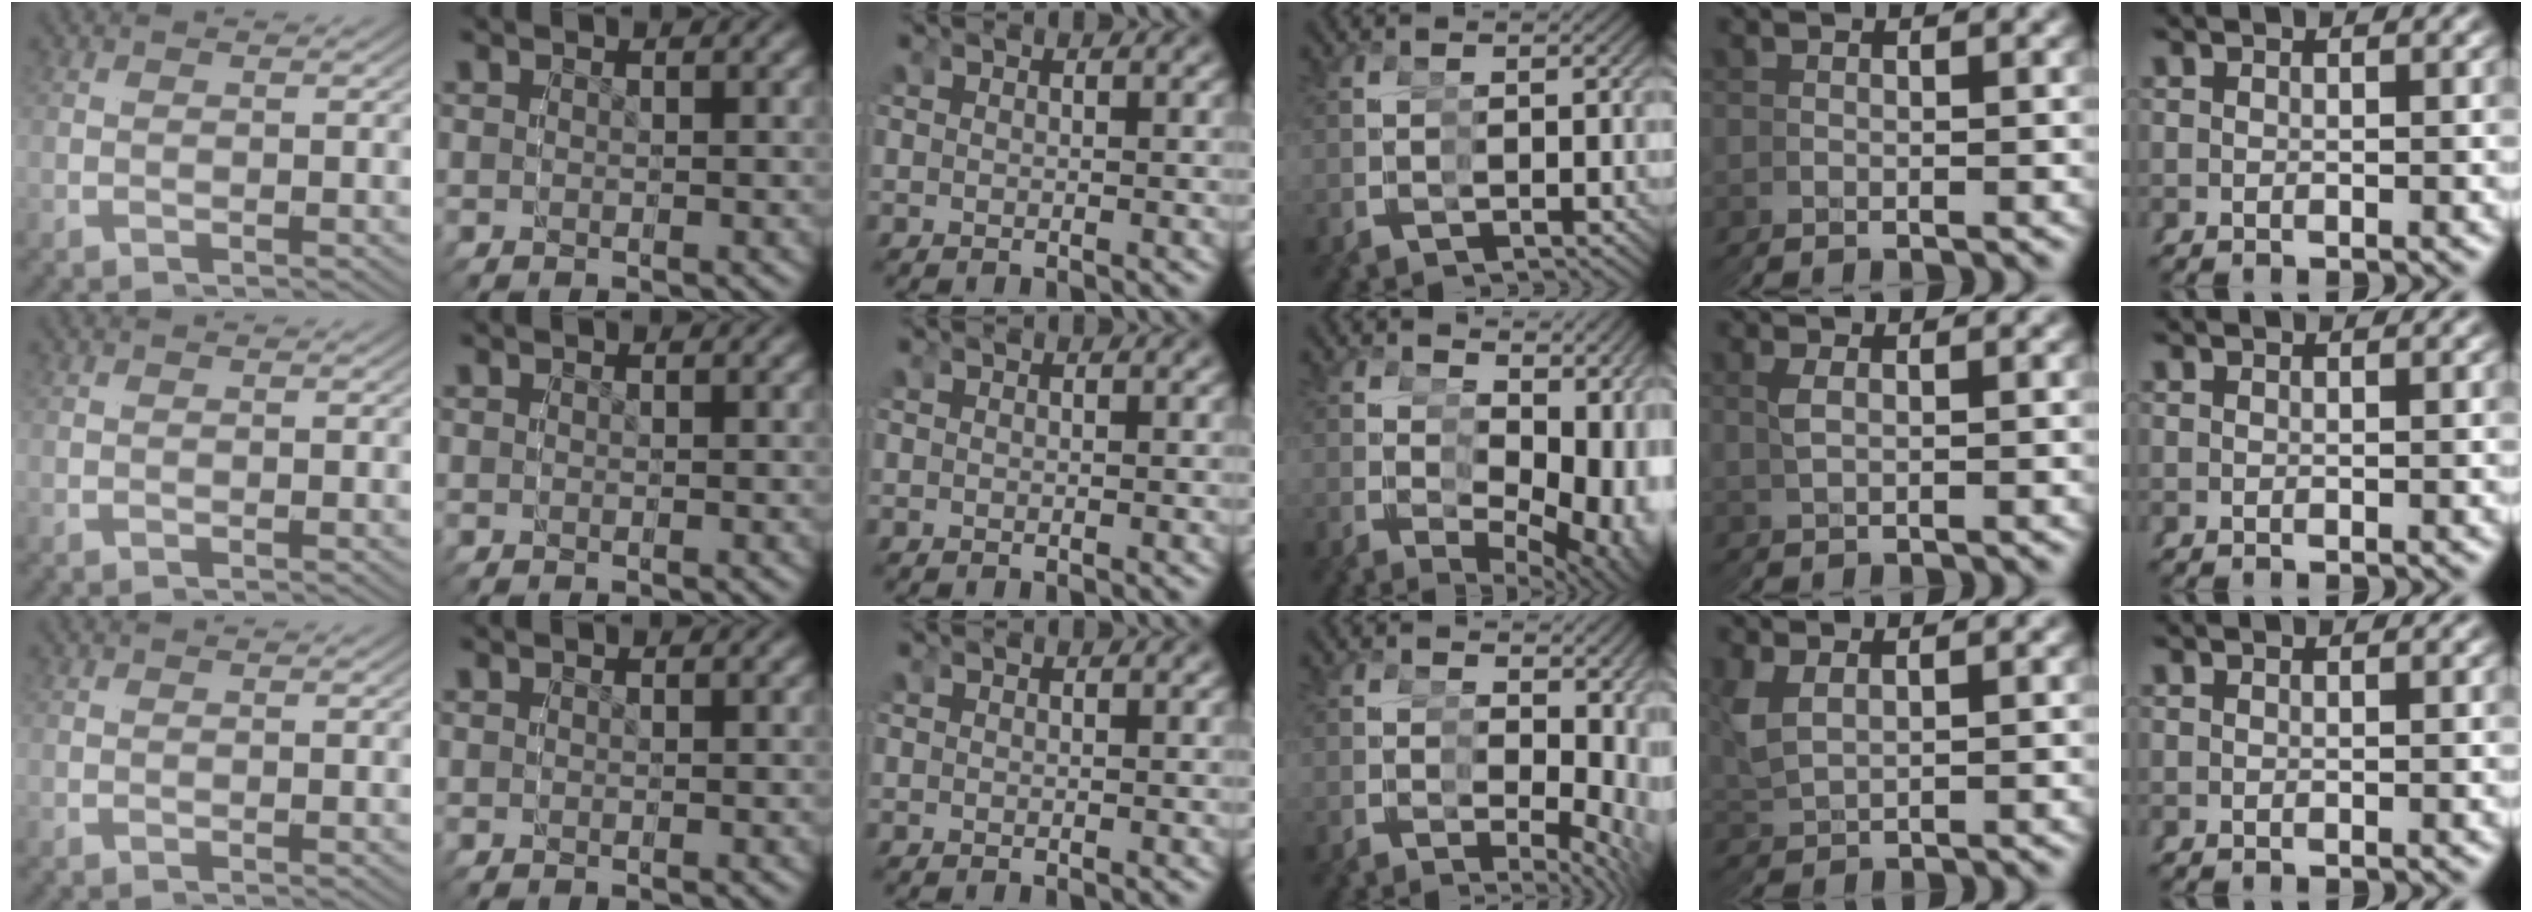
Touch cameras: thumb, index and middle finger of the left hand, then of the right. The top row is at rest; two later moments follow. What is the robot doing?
{"motion": "grasp_and_lifting", "object": "legos"}